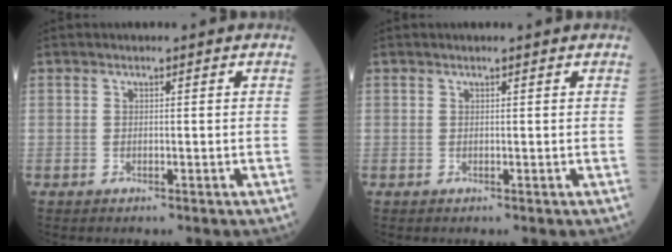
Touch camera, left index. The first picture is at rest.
{"total": 0.6, "force": [0.6, -0.1, 0.3], "torque": [-0.010, 0.001, 0.013]}